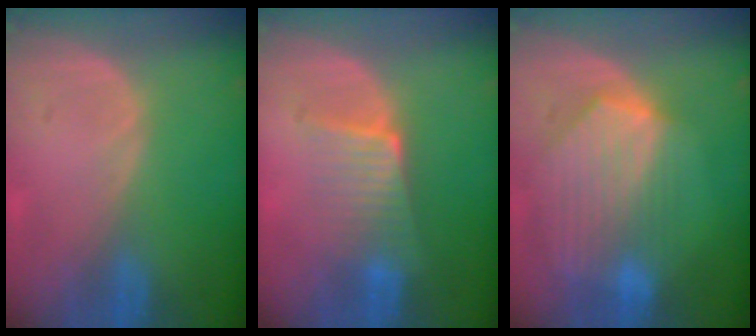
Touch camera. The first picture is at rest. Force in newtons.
{"total": 6.5, "press": 5.7, "slide": 3.0}
{"total": 9.0, "press": 8.0, "slide": 4.0}